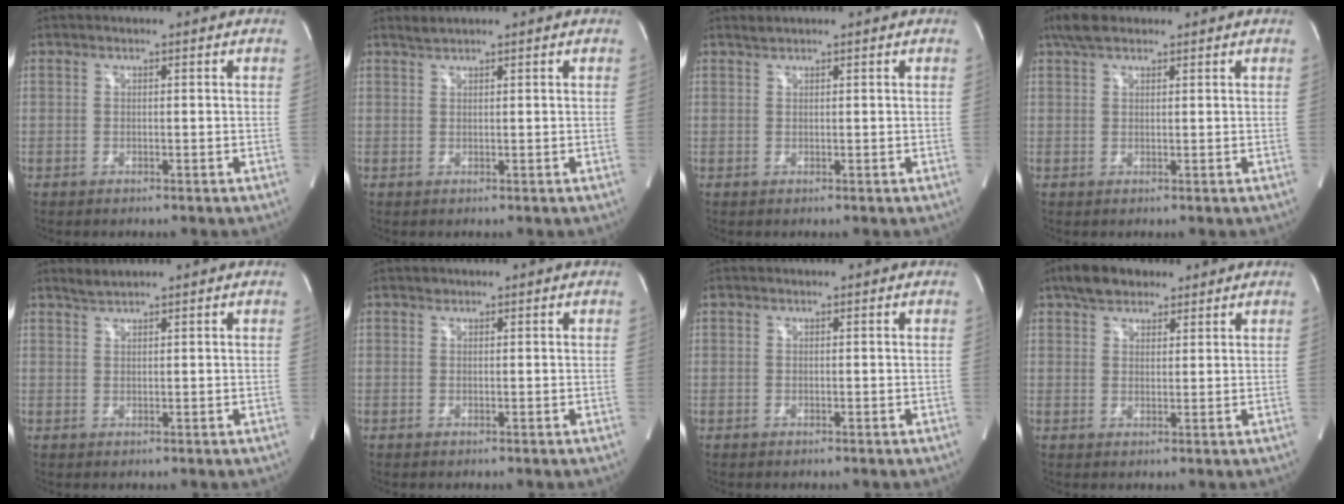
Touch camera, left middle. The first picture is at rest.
{"total": 1.0, "force": [0.9, -0.1, 0.1], "torque": [-0.007, 0.006, 0.024]}
{"total": 0.6, "force": [0.6, -0.1, 0.1], "torque": [-0.007, 0.005, 0.017]}
{"total": 3.7, "force": [2.7, 1.5, 2.0], "torque": [-0.047, 0.019, 0.052]}
{"total": 1.4, "force": [1.3, -0.3, 0.2], "torque": [-0.006, 0.005, 0.032]}
{"total": 0.5, "force": [0.4, 0.3, 0.0], "torque": [-0.001, -0.001, 0.005]}
{"total": 0.0}
{"total": 6.0, "force": [4.3, 3.2, 2.6], "torque": [-0.051, 0.022, 0.077]}